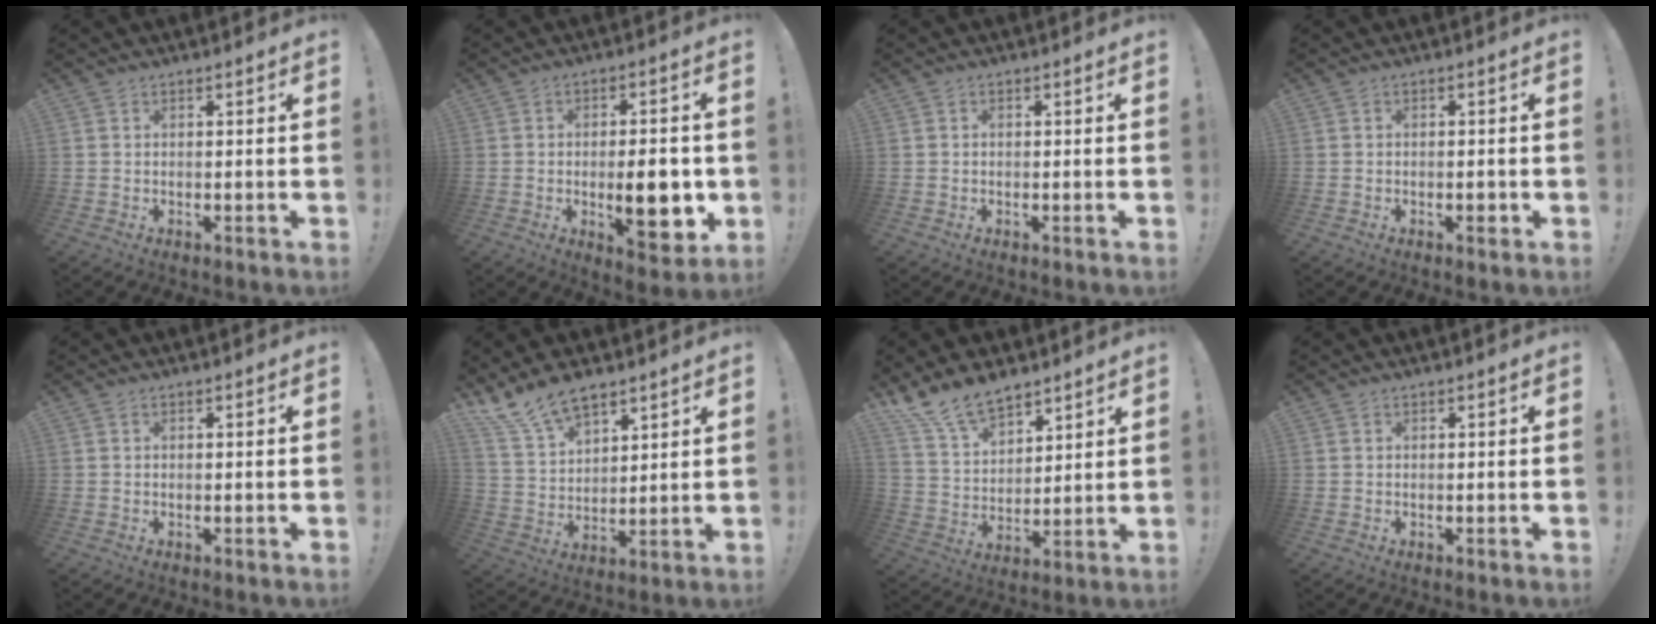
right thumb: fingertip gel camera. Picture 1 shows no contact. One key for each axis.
{"total": 13.1, "fx": -2.2, "fy": 5.1, "fz": 11.8, "tx": -0.159, "ty": -0.004, "tz": -0.033}
{"total": 0.5, "fx": -0.3, "fy": 0.4, "fz": 0.2, "tx": -0.006, "ty": 0.001, "tz": -0.004}
{"total": 1.7, "fx": -0.7, "fy": 0.7, "fz": 1.4, "tx": -0.012, "ty": 0.001, "tz": -0.013}
{"total": 0.0}
{"total": 11.9, "fx": 9.5, "fy": 5.3, "fz": 4.9, "tx": -0.109, "ty": -0.053, "tz": 0.185}
{"total": 12.9, "fx": 10.6, "fy": 6.0, "fz": 4.4, "tx": -0.093, "ty": -0.072, "tz": 0.203}
{"total": 0.0}